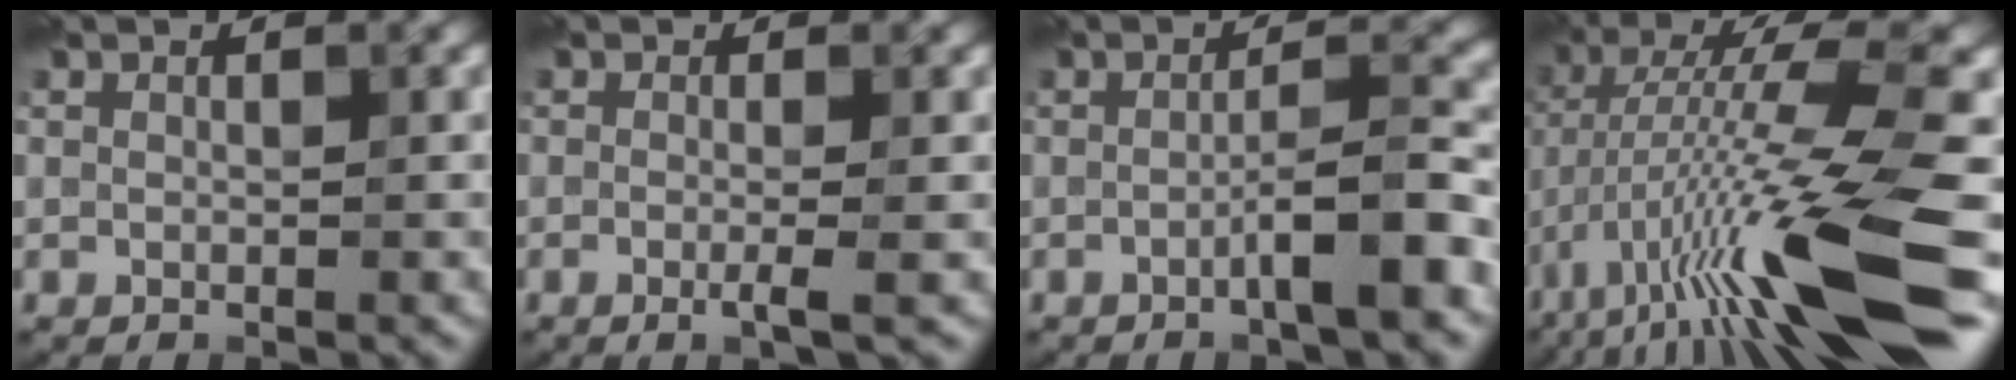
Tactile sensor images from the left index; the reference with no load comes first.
{"total": 2.1, "force": [-0.4, 0.4, 2.0], "torque": [-0.030, -0.009, -0.012]}
{"total": 4.2, "force": [-1.5, 0.5, 3.9], "torque": [-0.059, 0.016, -0.035]}
{"total": 14.0, "force": [-5.8, 1.8, 12.6], "torque": [-0.220, 0.015, -0.090]}